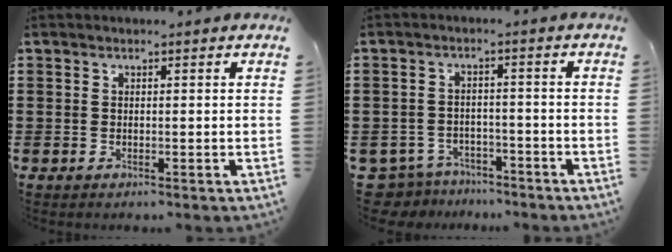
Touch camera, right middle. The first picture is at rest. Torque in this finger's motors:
{"motor_torque": [0.00, 0.04, -0.01, -0.01]}